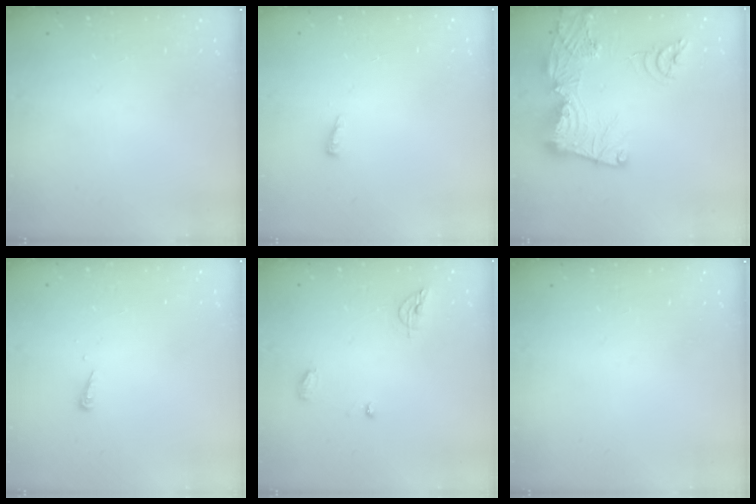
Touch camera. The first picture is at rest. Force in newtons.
{"total": 5.0, "press": 4.9, "slide": 0.9}
{"total": 21.8, "press": 21.7, "slide": 2.3}
{"total": 3.9, "press": 3.9, "slide": 0.5}
{"total": 6.7, "press": 6.7, "slide": 0.3}
{"total": 0.0}